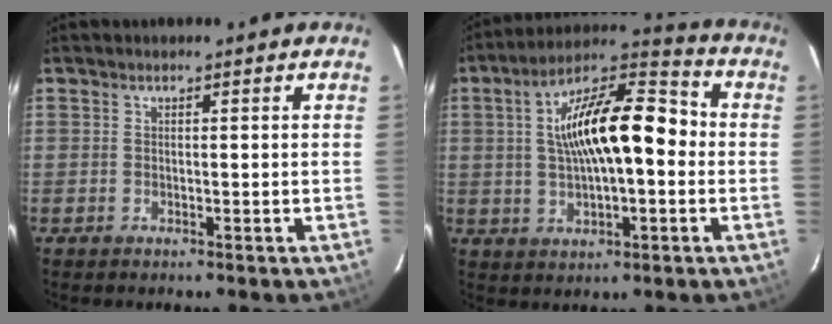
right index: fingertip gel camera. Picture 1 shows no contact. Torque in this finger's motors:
{"motor_torque": [0.76, -0.08, 1.05, 0.21]}